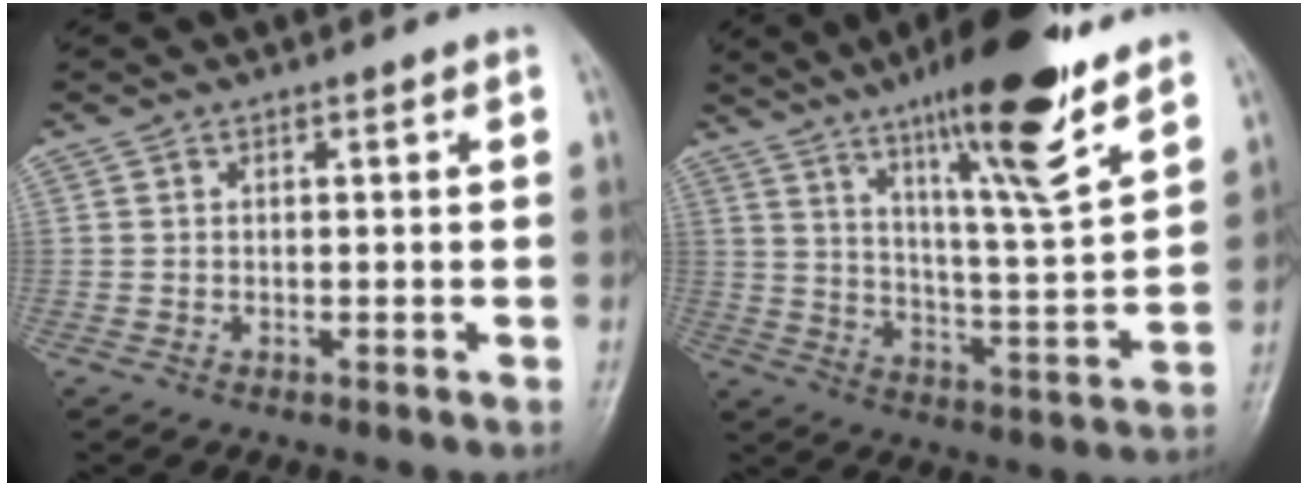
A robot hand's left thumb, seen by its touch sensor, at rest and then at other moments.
{"total": 19.3, "force": [12.9, 2.6, 14.1], "torque": [-0.204, -0.067, 0.206]}